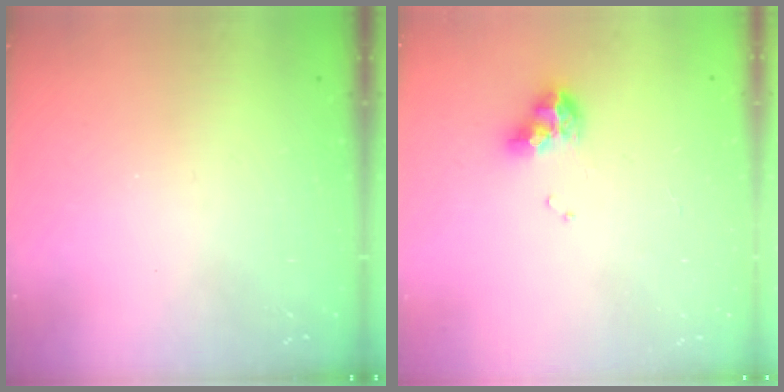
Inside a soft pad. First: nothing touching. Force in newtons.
{"total": 8.7, "press": 8.7, "slide": 0.8}